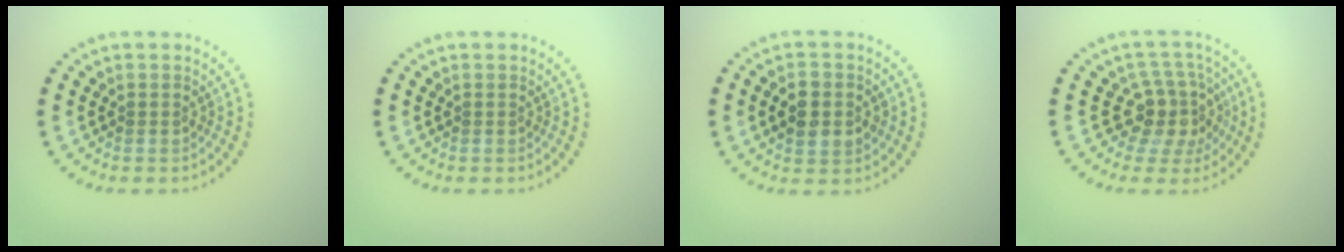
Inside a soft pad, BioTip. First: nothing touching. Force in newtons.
{"total": 0.0}
{"total": 3.9, "press": 3.8, "slide": 0.3}
{"total": 3.9, "press": 3.1, "slide": 2.3}